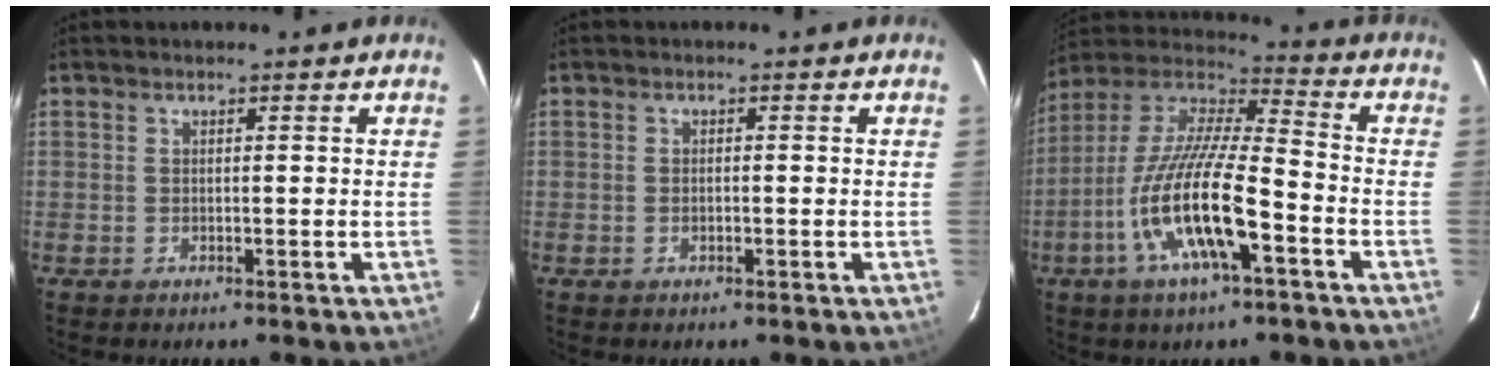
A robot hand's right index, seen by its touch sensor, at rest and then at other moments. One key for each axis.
{"total": 0.7, "fx": -0.3, "fy": 0.4, "fz": 0.5, "tx": -0.011, "ty": 0.002, "tz": -0.005}
{"total": 17.8, "fx": -7.0, "fy": 3.7, "fz": 15.9, "tx": -0.312, "ty": -0.018, "tz": -0.141}